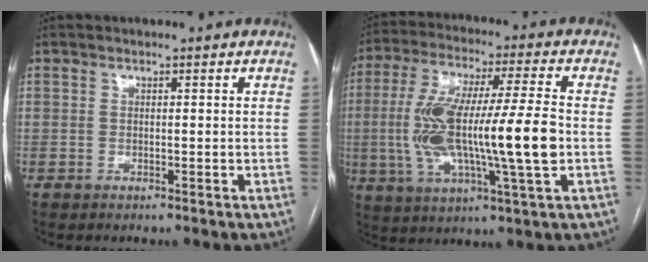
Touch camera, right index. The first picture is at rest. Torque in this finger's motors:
{"motor_torque": [2.13, 0.00, 1.05, 0.21]}